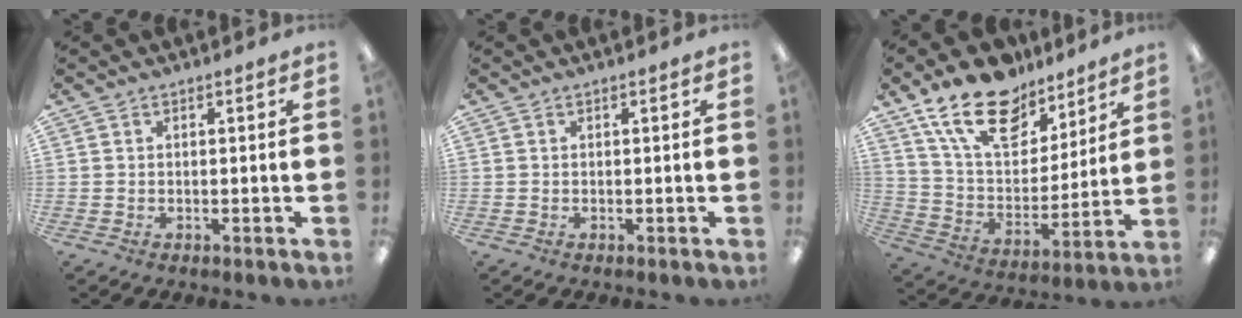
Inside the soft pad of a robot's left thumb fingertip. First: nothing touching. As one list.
[{"total": 0.0}, {"total": 19.3, "force": [13.4, 9.9, 9.8], "torque": [-0.185, -0.067, 0.243]}]